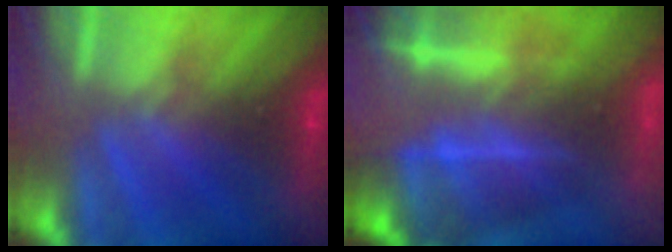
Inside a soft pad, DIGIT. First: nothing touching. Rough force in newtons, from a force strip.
{"total": 7.2}